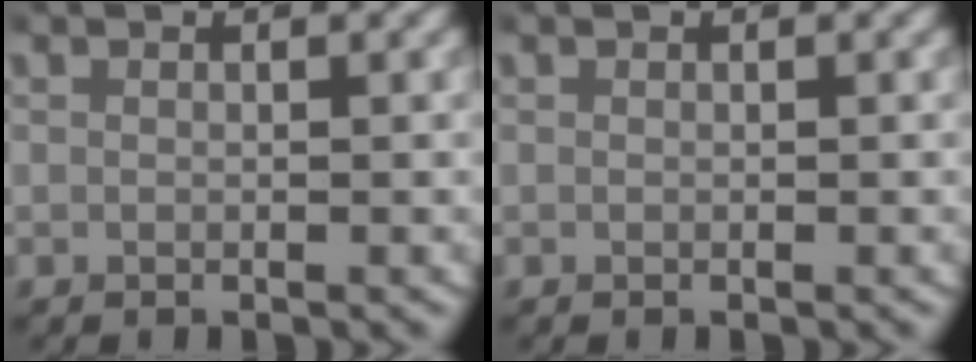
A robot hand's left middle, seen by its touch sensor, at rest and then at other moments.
{"total": 0.0}